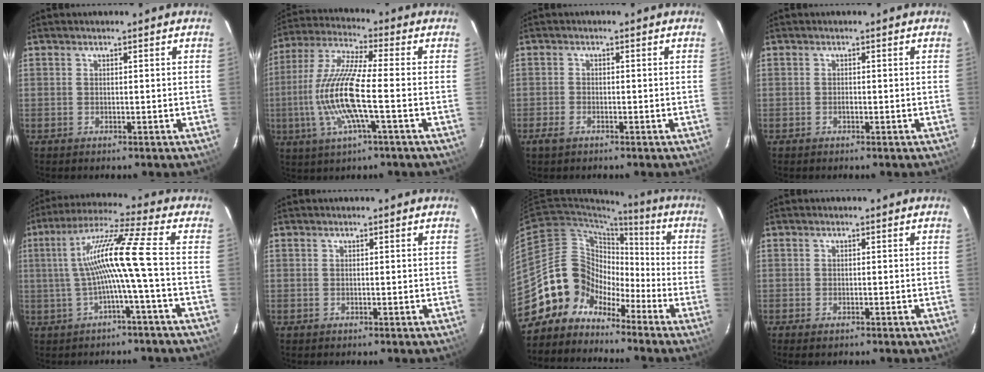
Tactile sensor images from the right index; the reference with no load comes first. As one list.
[{"total": 14.2, "force": [-2.8, 1.7, 13.8], "torque": [-0.285, -0.004, -0.057]}, {"total": 2.1, "force": [-1.5, 1.0, 1.2], "torque": [-0.030, -0.002, -0.030]}, {"total": 0.6, "force": [-0.3, 0.4, 0.3], "torque": [-0.005, 0.001, -0.006]}, {"total": 11.0, "force": [-1.4, -1.7, 10.8], "torque": [-0.206, 0.013, -0.018]}, {"total": 0.0}, {"total": 11.3, "force": [-7.5, 8.4, 1.4], "torque": [-0.041, 0.042, -0.152]}, {"total": 1.5, "force": [-1.1, 0.6, 0.9], "torque": [-0.018, -0.004, -0.020]}]